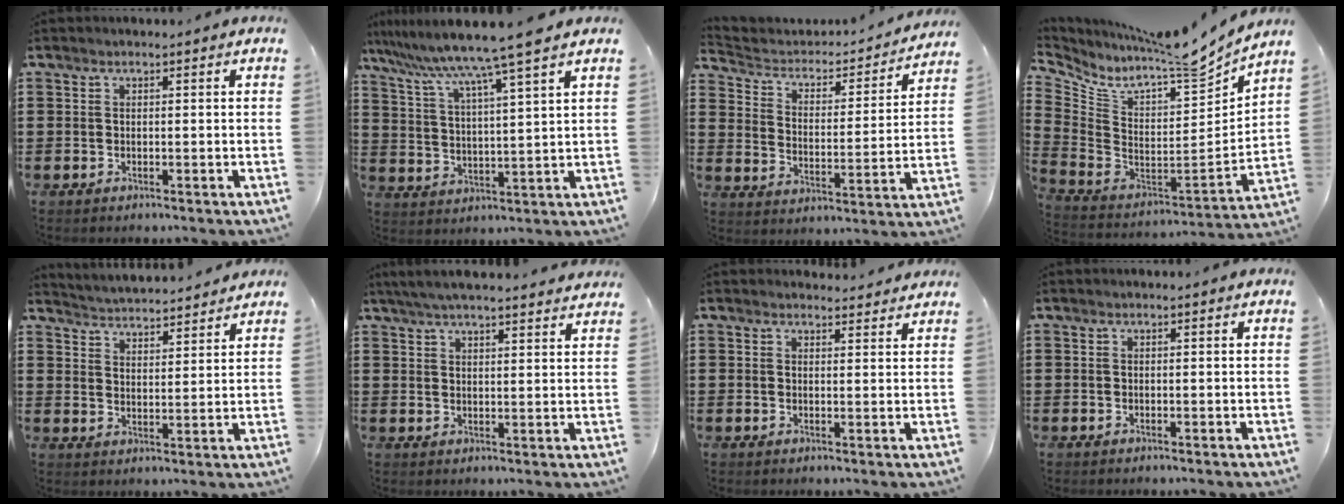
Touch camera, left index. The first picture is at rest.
{"total": 8.4, "force": [7.0, -1.7, 4.4], "torque": [-0.112, -0.049, 0.109]}
{"total": 2.9, "force": [2.3, 1.7, 0.4], "torque": [-0.032, -0.020, 0.028]}
{"total": 7.4, "force": [6.6, 0.9, 3.3], "torque": [-0.080, -0.077, 0.098]}
{"total": 3.7, "force": [3.7, -0.1, -0.2], "torque": [-0.015, -0.026, 0.062]}
{"total": 4.4, "force": [4.1, -0.1, 1.6], "torque": [-0.042, -0.012, 0.074]}
{"total": 2.0, "force": [1.9, 0.4, 0.1], "torque": [0.001, -0.004, 0.036]}
{"total": 0.0}